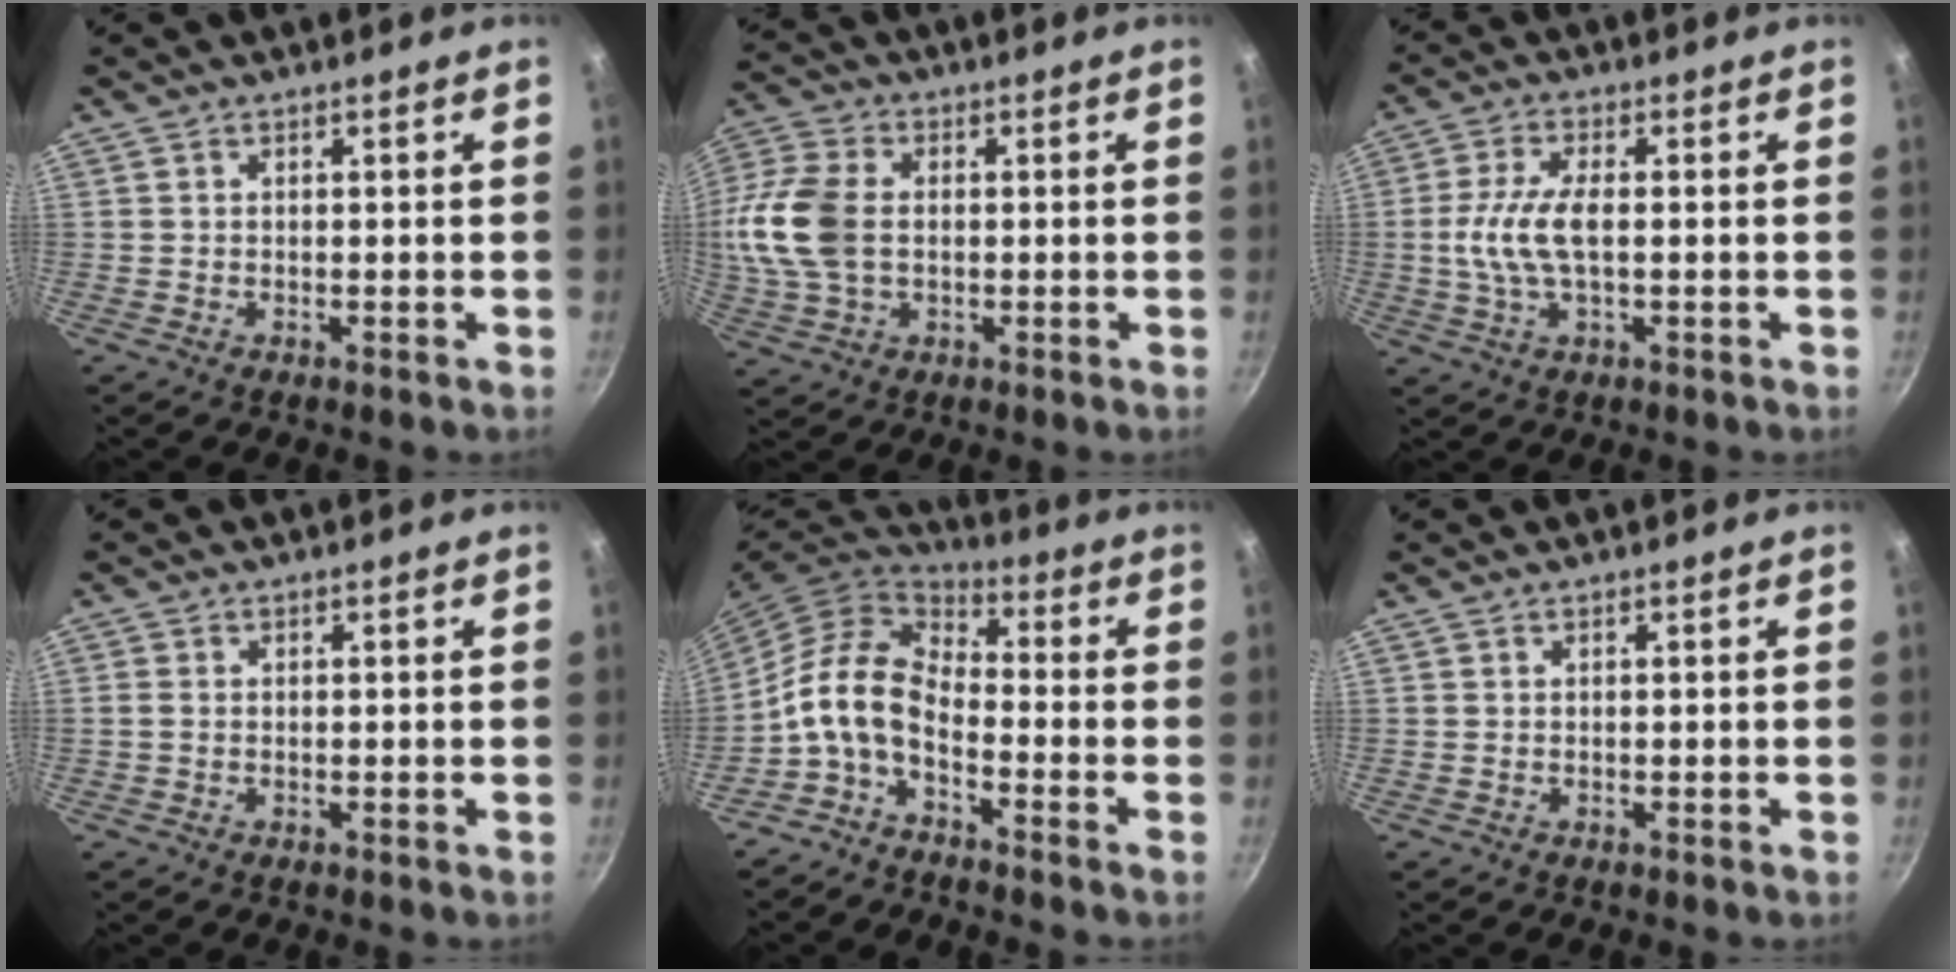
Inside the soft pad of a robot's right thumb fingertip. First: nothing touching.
{"total": 14.6, "force": [0.1, 9.9, 10.8], "torque": [-0.226, 0.018, -0.004]}
{"total": 8.6, "force": [-0.2, 3.8, 7.8], "torque": [-0.164, 0.012, -0.008]}
{"total": 1.1, "force": [-0.1, 0.9, 0.6], "torque": [-0.014, 0.003, -0.004]}
{"total": 11.1, "force": [-3.5, 6.4, 8.3], "torque": [-0.157, 0.045, -0.085]}
{"total": 0.0}